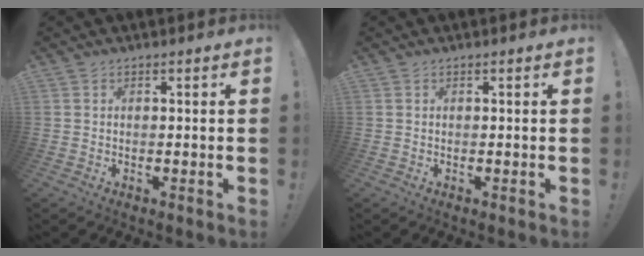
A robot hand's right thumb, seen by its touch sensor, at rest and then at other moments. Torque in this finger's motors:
{"motor_torque": [-0.12, -0.12, 0.00, 0.00, 0.03]}